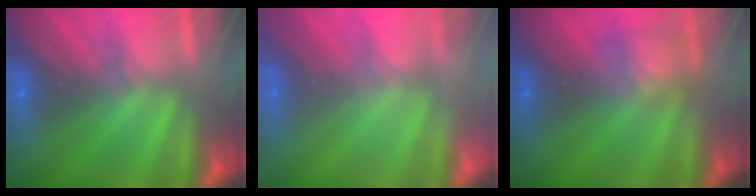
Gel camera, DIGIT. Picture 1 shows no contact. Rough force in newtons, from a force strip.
{"total": 2.4}
{"total": 2.3}